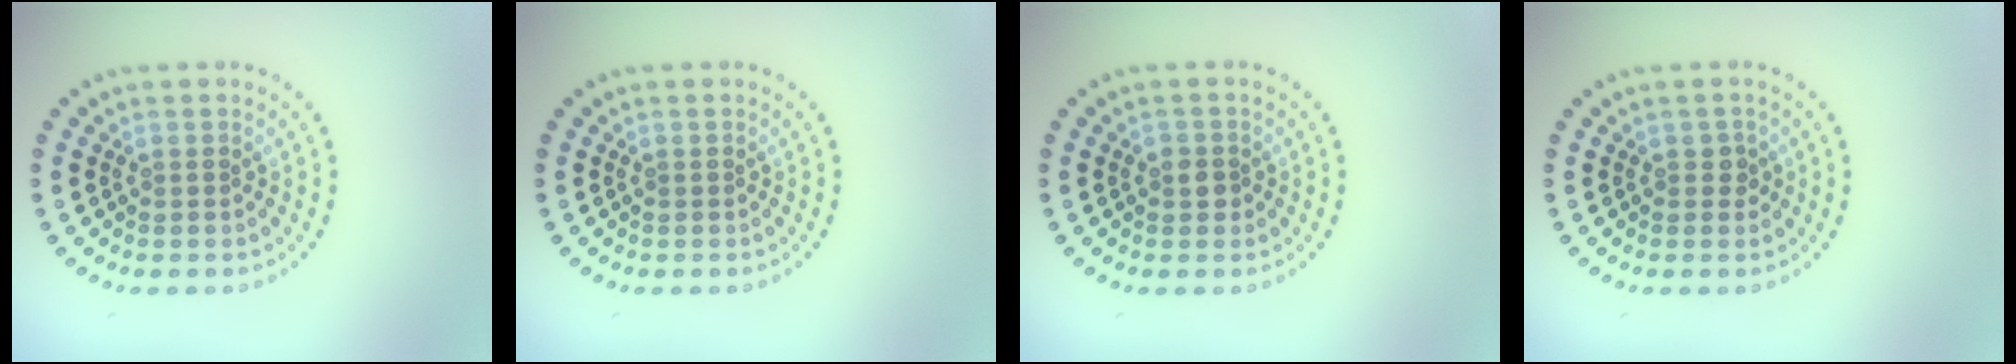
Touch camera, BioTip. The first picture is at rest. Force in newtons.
{"total": 0.0}
{"total": 1.3, "press": 1.3, "slide": 0.4}
{"total": 1.0, "press": 0.9, "slide": 0.4}